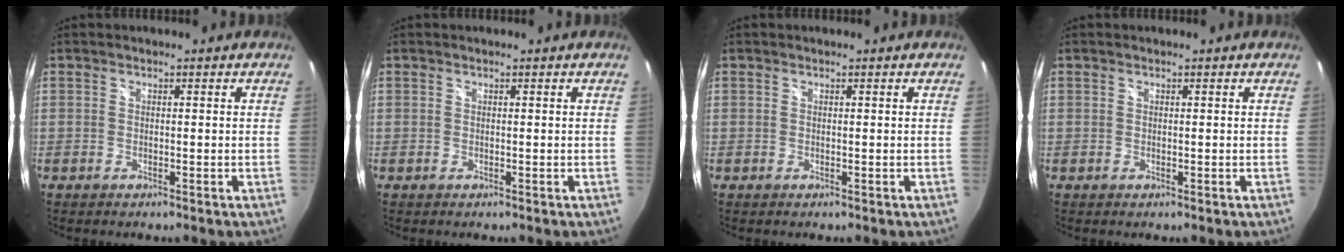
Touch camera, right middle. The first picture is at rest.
{"total": 0.0}
{"total": 0.0}
{"total": 0.0}